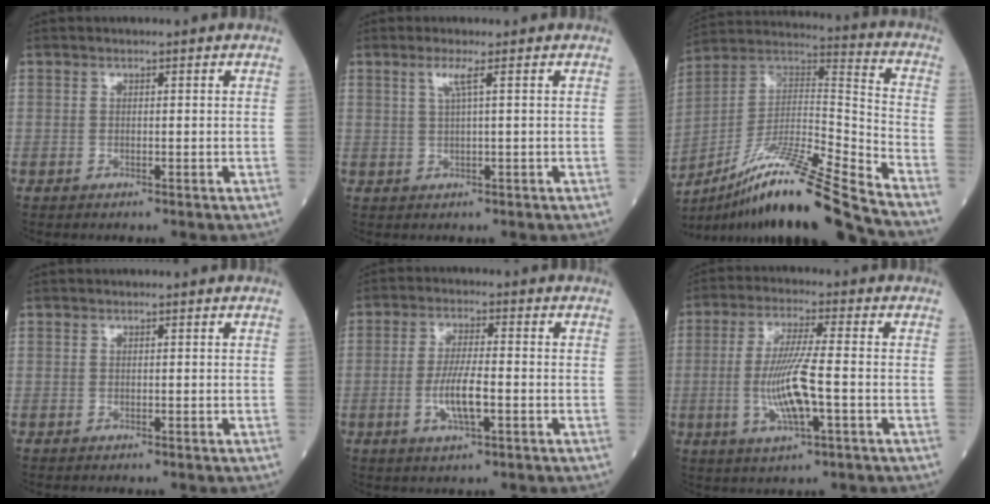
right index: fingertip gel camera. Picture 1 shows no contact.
{"total": 2.1, "force": [0.8, -0.5, 1.8], "torque": [-0.047, 0.002, 0.018]}
{"total": 21.7, "force": [-16.6, -0.4, 14.0], "torque": [-0.260, -0.005, -0.300]}
{"total": 0.0}
{"total": 6.4, "force": [-1.8, 1.2, 6.1], "torque": [-0.126, -0.003, -0.033]}
{"total": 9.6, "force": [-1.8, 0.7, 9.4], "torque": [-0.196, -0.006, -0.036]}